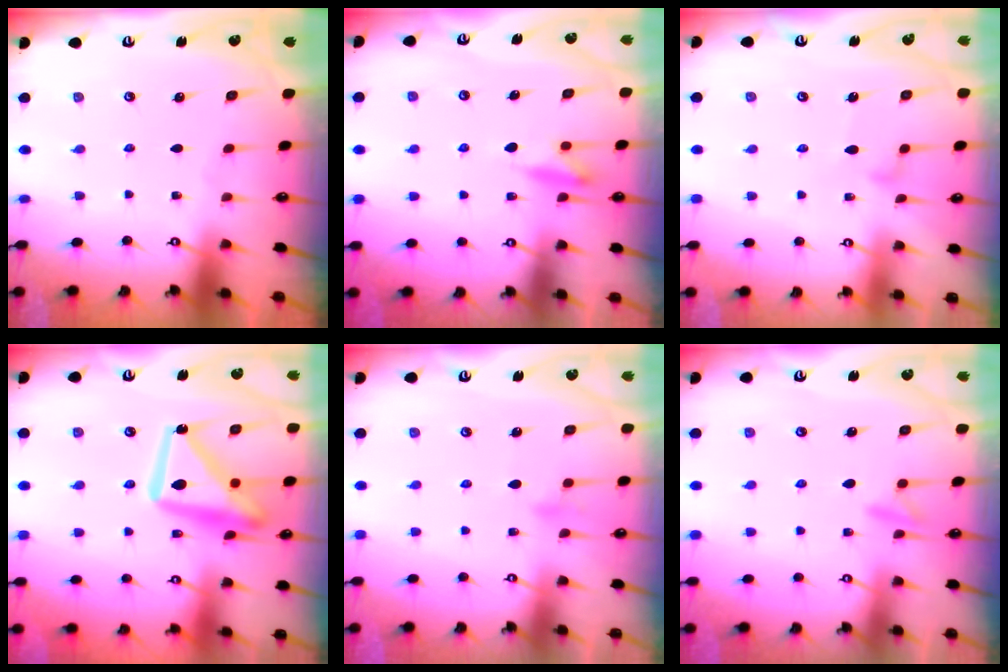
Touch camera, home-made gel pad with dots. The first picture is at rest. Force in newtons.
{"total": 8.5, "press": 8.4, "slide": 1.3}
{"total": 9.6, "press": 9.6, "slide": 0.5}
{"total": 18.2, "press": 18.1, "slide": 1.6}
{"total": 9.1, "press": 9.0, "slide": 0.6}
{"total": 8.6, "press": 8.5, "slide": 1.0}